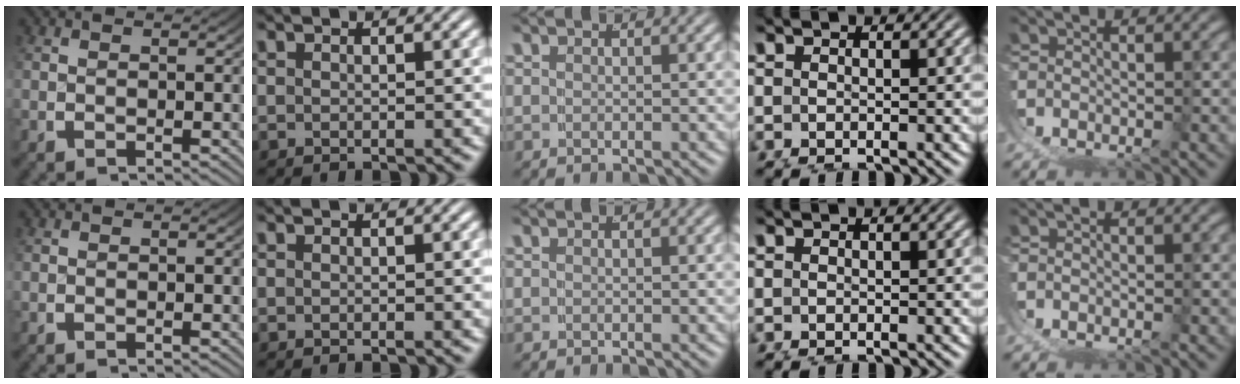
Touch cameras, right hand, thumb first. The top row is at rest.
{}